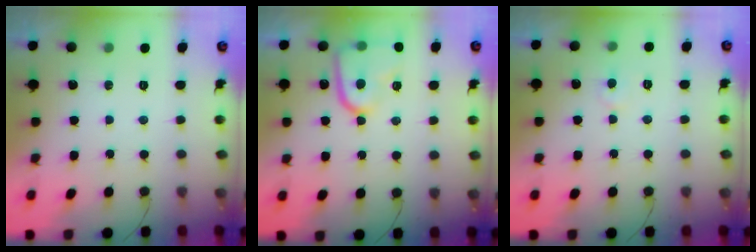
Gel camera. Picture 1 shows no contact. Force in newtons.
{"total": 13.3, "press": 13.3, "slide": 1.3}
{"total": 3.9, "press": 3.9, "slide": 0.3}